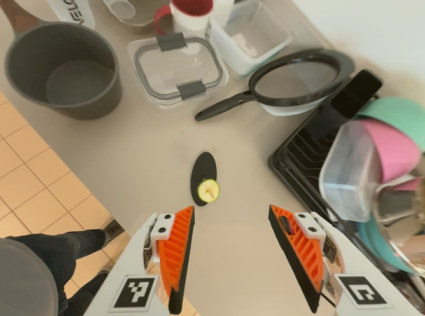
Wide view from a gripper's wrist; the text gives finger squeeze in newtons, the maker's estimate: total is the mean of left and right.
{"total": 0.0}